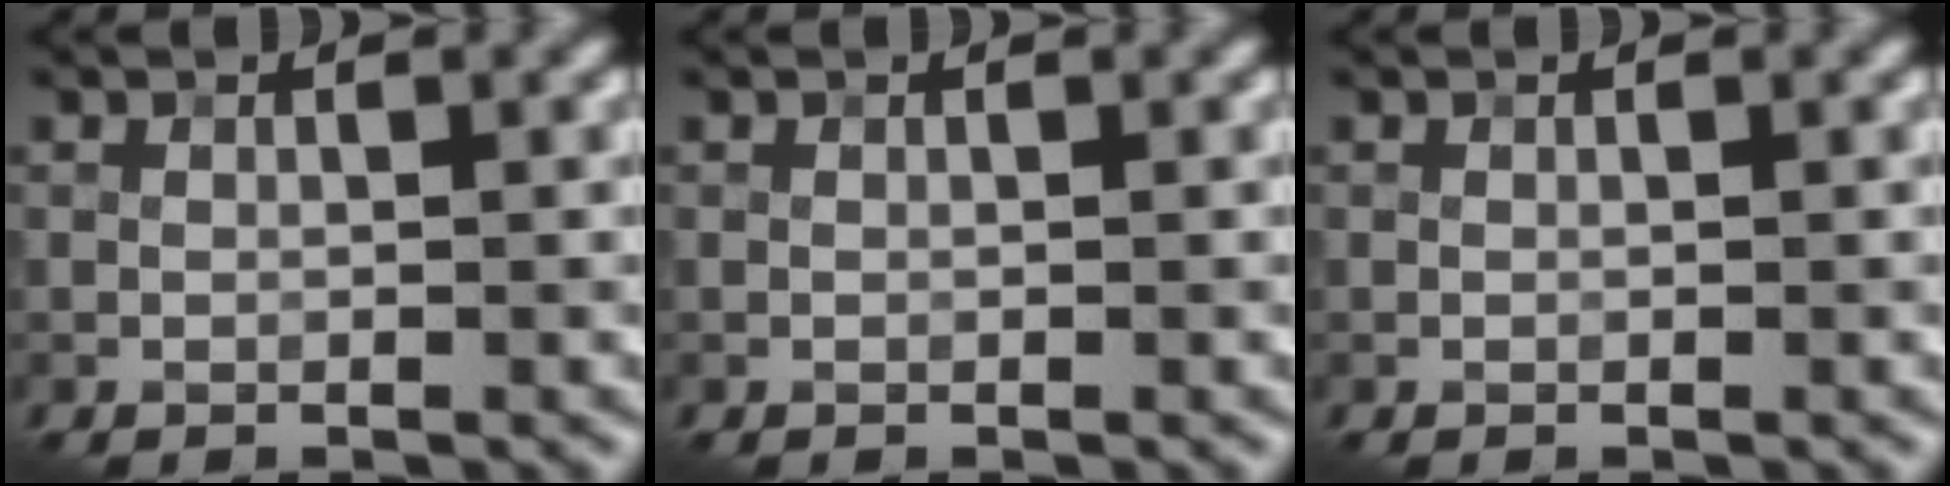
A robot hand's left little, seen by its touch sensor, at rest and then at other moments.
{"total": 0.0}
{"total": 0.0}